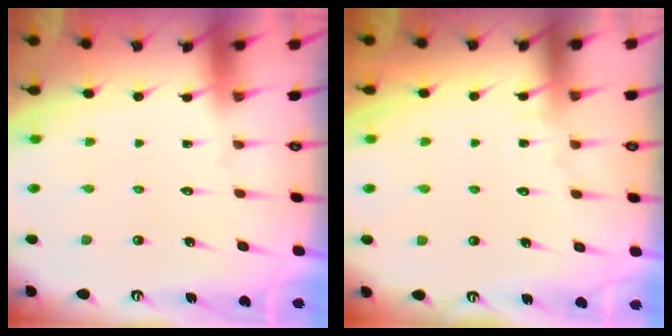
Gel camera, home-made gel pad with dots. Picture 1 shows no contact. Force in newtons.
{"total": 5.6, "press": 5.5, "slide": 0.6}